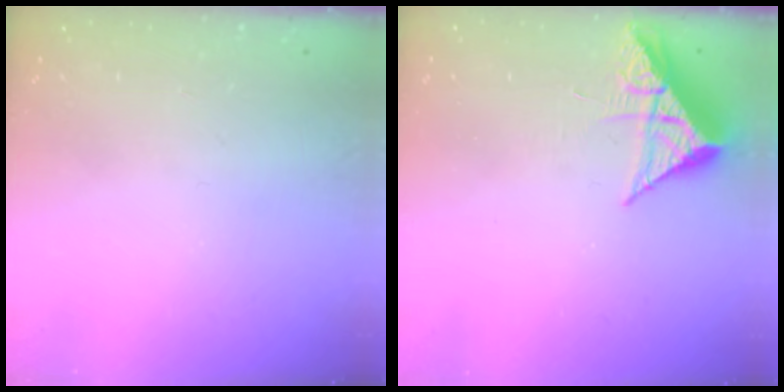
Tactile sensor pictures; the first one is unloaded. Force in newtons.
{"total": 7.0, "press": 7.0, "slide": 0.3}